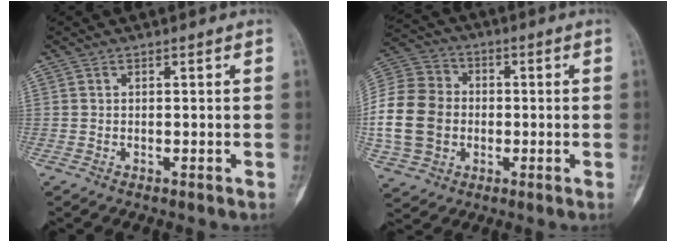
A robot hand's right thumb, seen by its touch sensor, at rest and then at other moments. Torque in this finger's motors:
{"motor_torque": [0.56, 0.37, 1.57, -0.67, 0.43]}